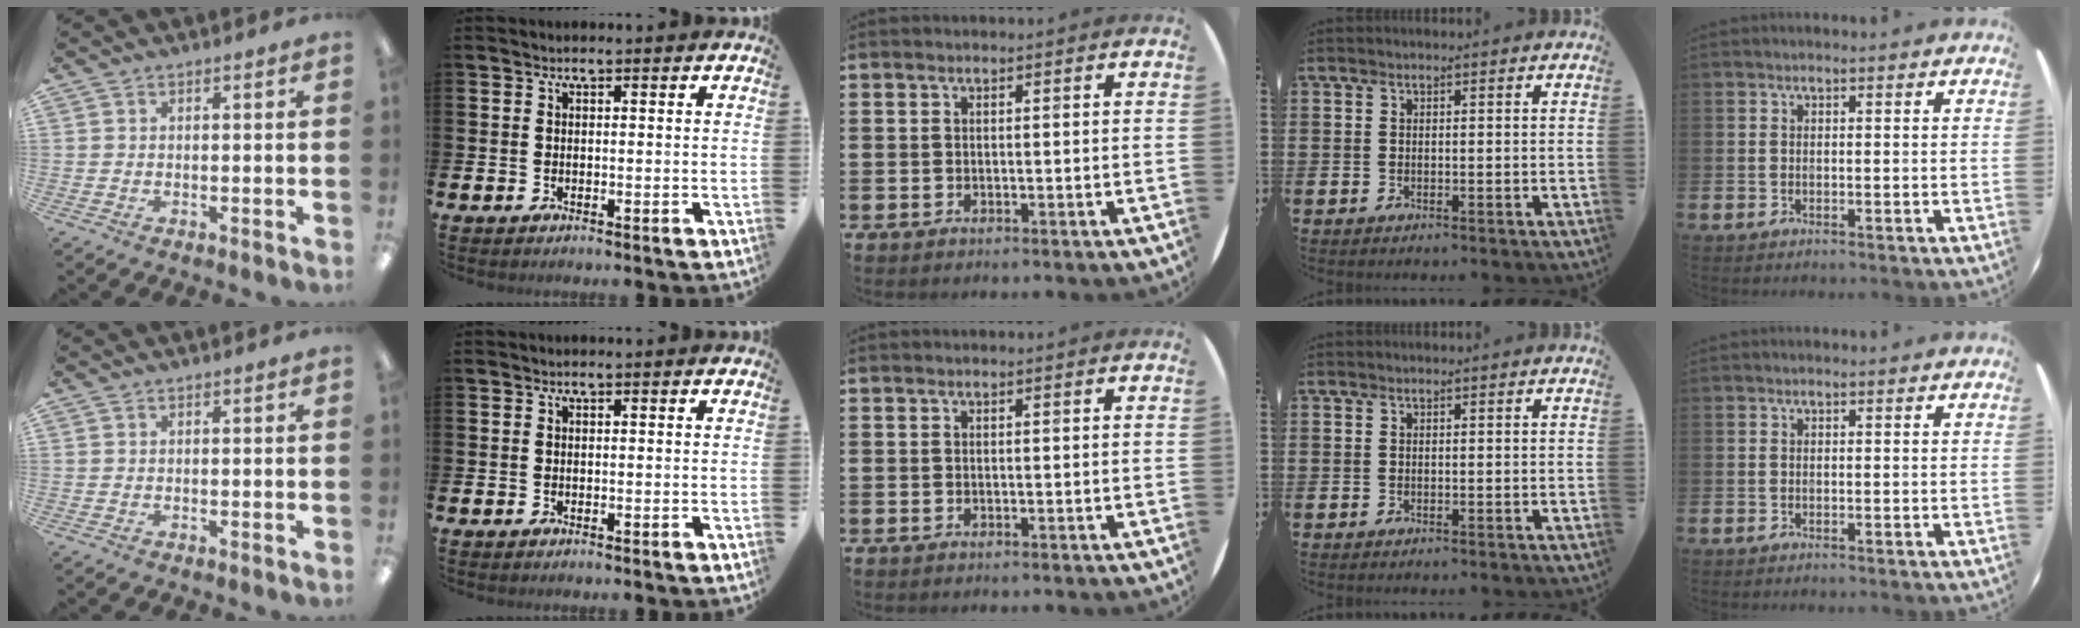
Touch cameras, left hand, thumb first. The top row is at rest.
{}